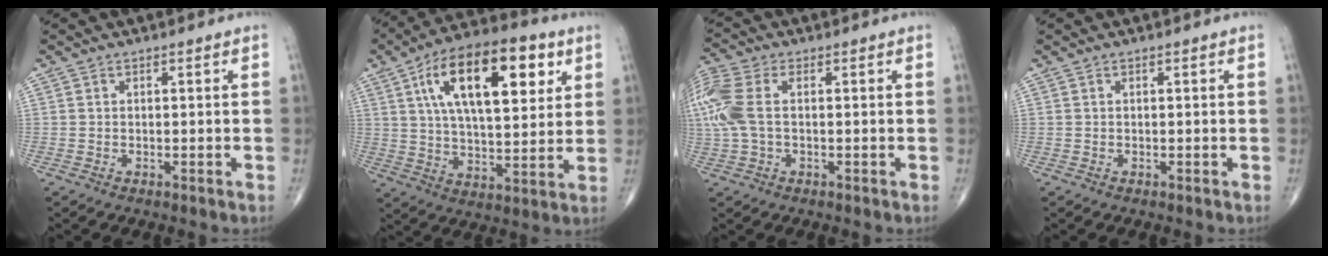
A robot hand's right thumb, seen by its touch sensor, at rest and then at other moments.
{"total": 21.6, "force": [8.0, 9.6, 17.5], "torque": [-0.262, -0.010, 0.128]}
{"total": 10.7, "force": [1.2, 6.2, 8.6], "torque": [-0.242, 0.021, 0.024]}
{"total": 0.0}